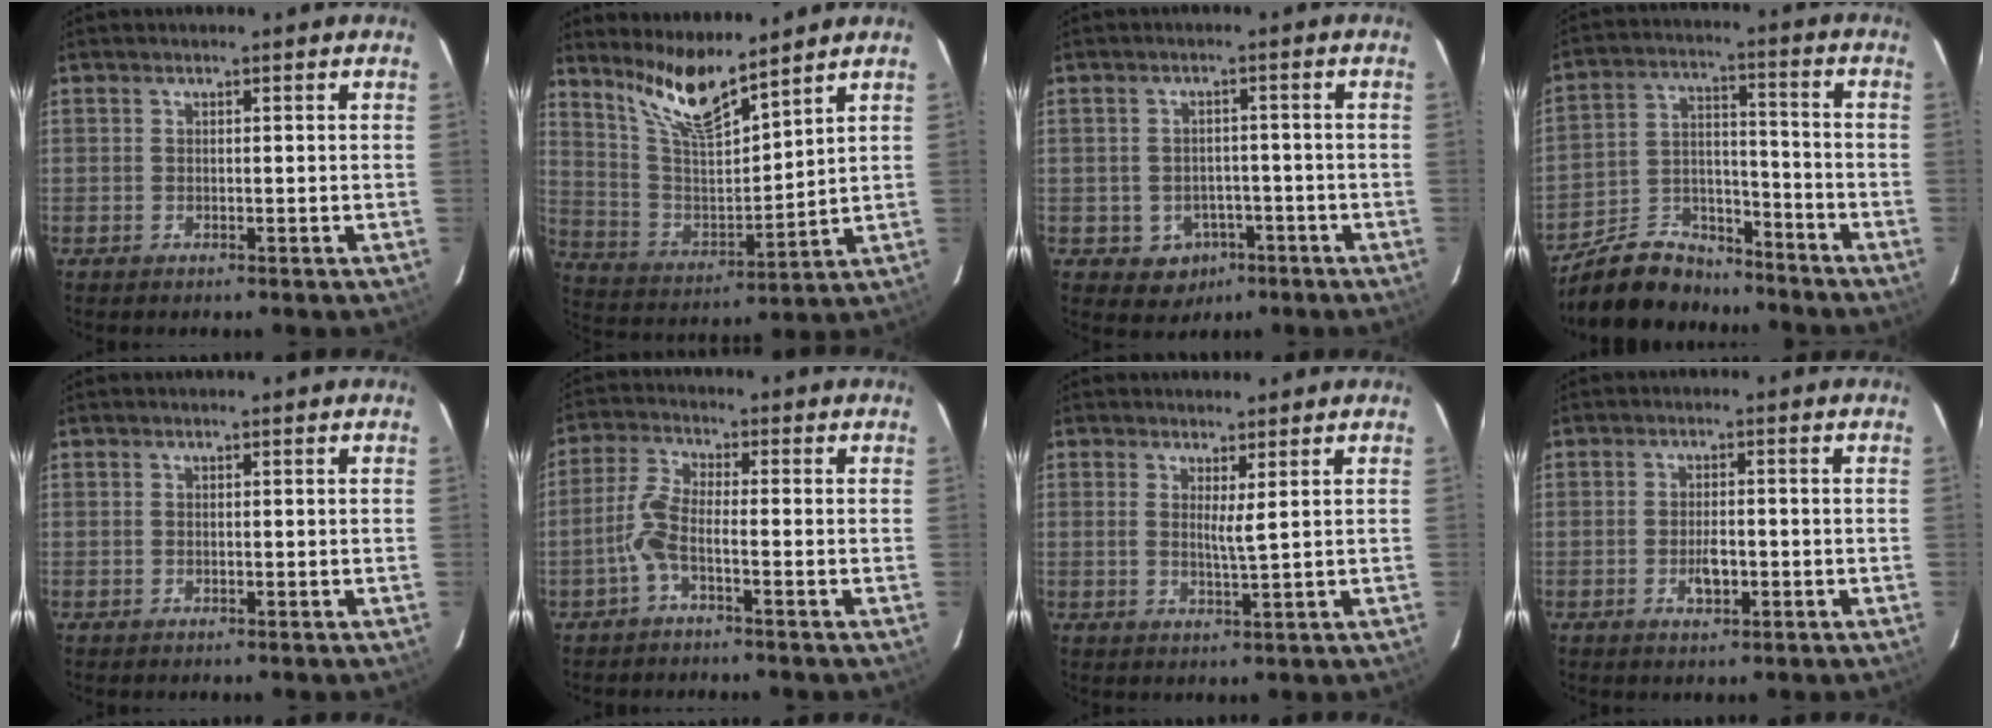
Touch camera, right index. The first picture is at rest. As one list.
[{"total": 12.2, "force": [9.9, 1.9, 6.9], "torque": [-0.133, -0.012, 0.200]}, {"total": 5.6, "force": [-2.7, 4.8, 1.0], "torque": [-0.028, 0.021, -0.021]}, {"total": 13.1, "force": [-11.0, 5.9, 3.9], "torque": [-0.094, 0.034, -0.180]}, {"total": 0.0}, {"total": 4.6, "force": [-2.2, 0.6, 4.0], "torque": [-0.097, 0.008, -0.046]}, {"total": 2.4, "force": [1.1, -0.2, 2.1], "torque": [-0.038, -0.006, 0.017]}, {"total": 3.6, "force": [-1.2, 1.6, 3.0], "torque": [-0.056, -0.001, -0.018]}]